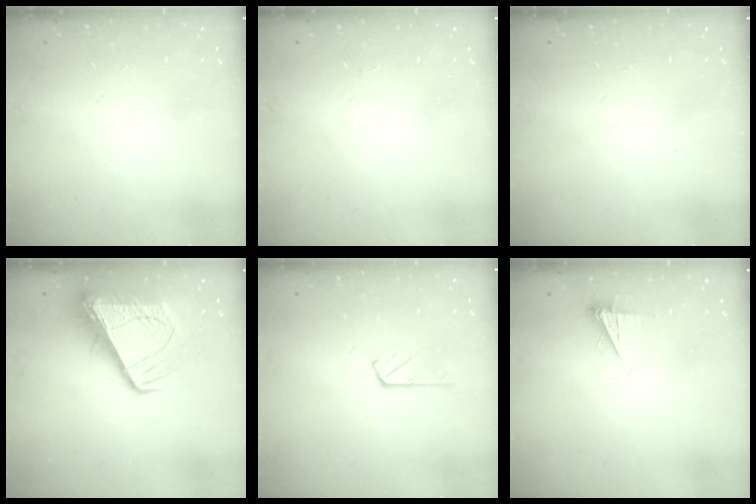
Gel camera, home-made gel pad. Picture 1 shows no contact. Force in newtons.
{"total": 1.6, "press": 1.6, "slide": 0.2}
{"total": 0.0}
{"total": 12.8, "press": 12.8, "slide": 1.1}
{"total": 2.8, "press": 2.8, "slide": 0.1}
{"total": 4.1, "press": 4.1, "slide": 0.4}